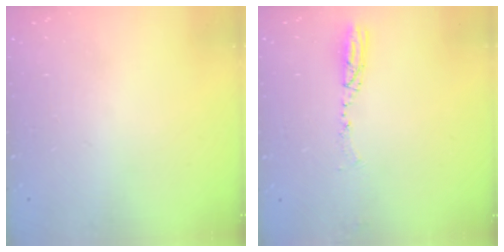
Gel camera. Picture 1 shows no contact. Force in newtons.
{"total": 5.0, "press": 4.9, "slide": 0.9}